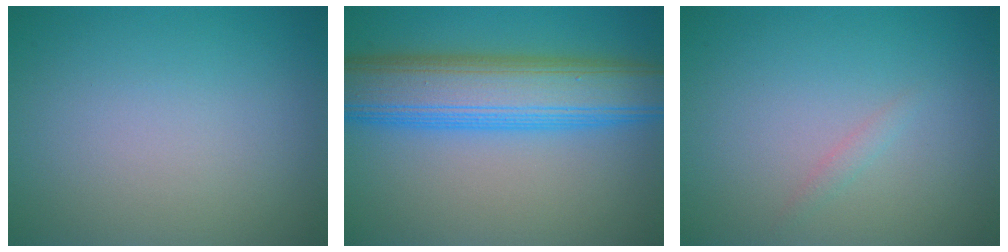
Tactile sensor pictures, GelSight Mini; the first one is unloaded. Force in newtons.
{"total": 9.6, "press": 9.6, "slide": 0.1}
{"total": 0.7, "press": 0.7, "slide": 0.1}